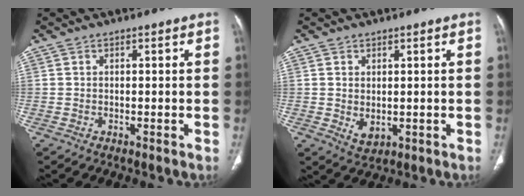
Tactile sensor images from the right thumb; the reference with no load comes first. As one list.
[{"total": 3.2, "force": [-0.1, 2.2, 2.4], "torque": [-0.035, -0.008, 0.011]}]